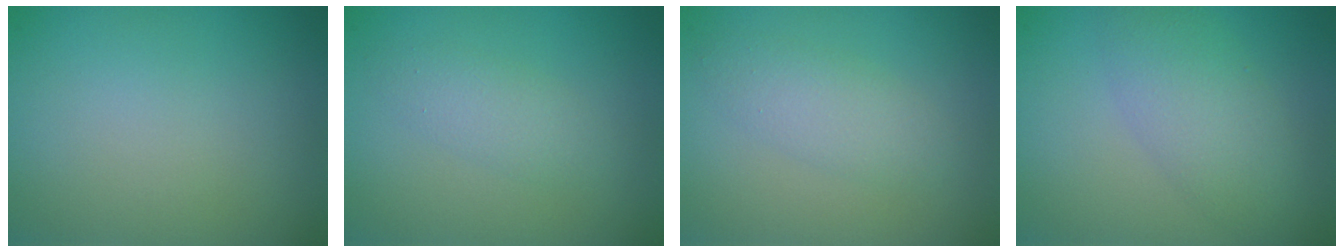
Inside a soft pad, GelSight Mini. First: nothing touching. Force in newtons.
{"total": 2.0, "press": 2.0, "slide": 0.2}
{"total": 2.5, "press": 2.5, "slide": 0.1}
{"total": 4.1, "press": 4.1, "slide": 0.3}